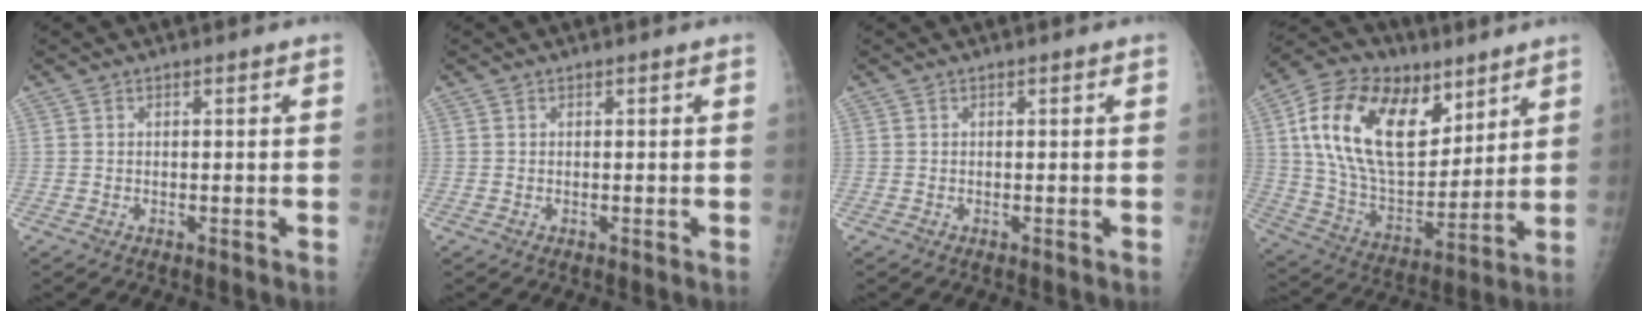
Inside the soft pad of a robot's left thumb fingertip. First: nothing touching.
{"total": 0.0}
{"total": 0.0}
{"total": 25.1, "force": [10.6, 14.8, 17.3], "torque": [-0.289, -0.026, 0.189]}